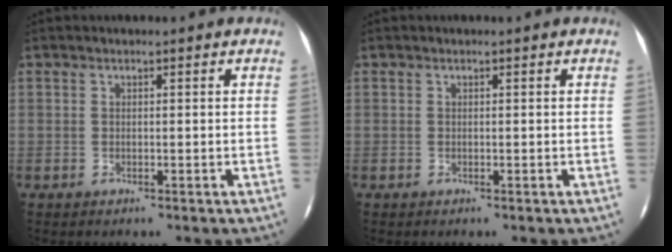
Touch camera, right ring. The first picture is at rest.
{"total": 0.0}